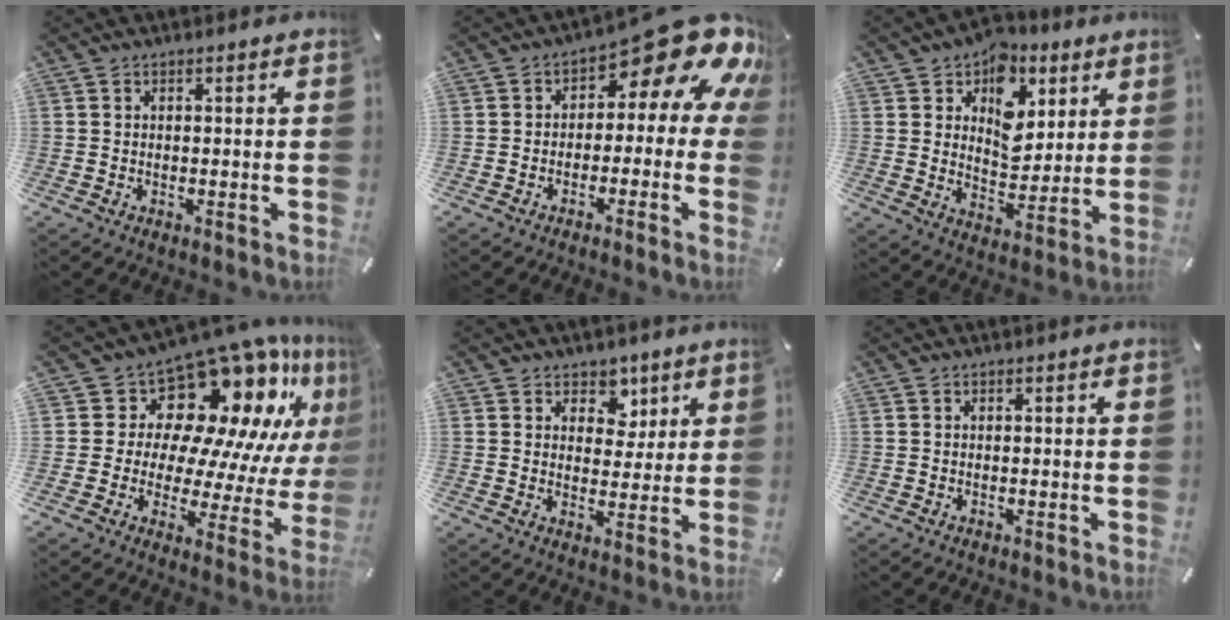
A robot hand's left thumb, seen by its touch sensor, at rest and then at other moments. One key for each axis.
{"total": 14.7, "fx": 7.5, "fy": 6.6, "fz": 10.8, "tx": -0.138, "ty": -0.062, "tz": 0.120}
{"total": 11.6, "fx": 4.6, "fy": 9.2, "fz": 5.2, "tx": -0.069, "ty": -0.038, "tz": 0.083}
{"total": 16.2, "fx": 11.5, "fy": 8.7, "fz": 7.3, "tx": -0.098, "ty": -0.128, "tz": 0.192}
{"total": 6.6, "fx": 3.0, "fy": 5.7, "fz": 1.6, "tx": -0.008, "ty": -0.021, "tz": 0.048}
{"total": 0.0}